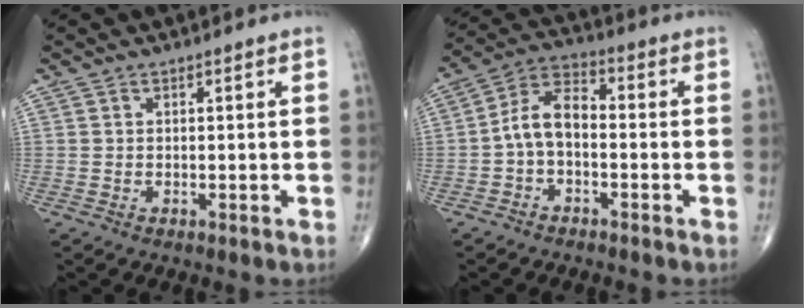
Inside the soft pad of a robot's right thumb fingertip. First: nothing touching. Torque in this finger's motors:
{"motor_torque": [0.90, 0.82, 0.78, -0.10, 0.07]}